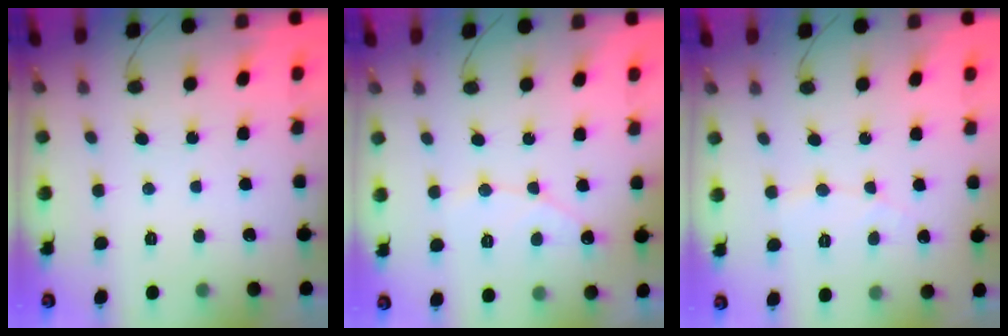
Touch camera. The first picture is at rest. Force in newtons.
{"total": 7.0, "press": 6.9, "slide": 0.4}
{"total": 3.9, "press": 3.9, "slide": 0.3}